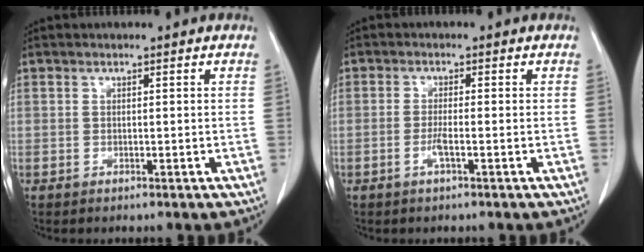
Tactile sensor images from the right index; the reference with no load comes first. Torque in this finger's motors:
{"motor_torque": [0.22, 0.08, 0.15, 0.04]}